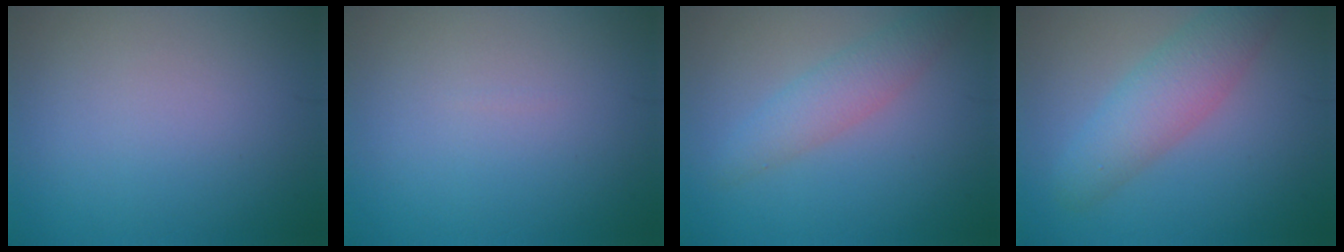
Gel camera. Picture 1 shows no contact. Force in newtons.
{"total": 0.0}
{"total": 2.9, "press": 2.9, "slide": 0.1}
{"total": 4.6, "press": 4.6, "slide": 0.3}